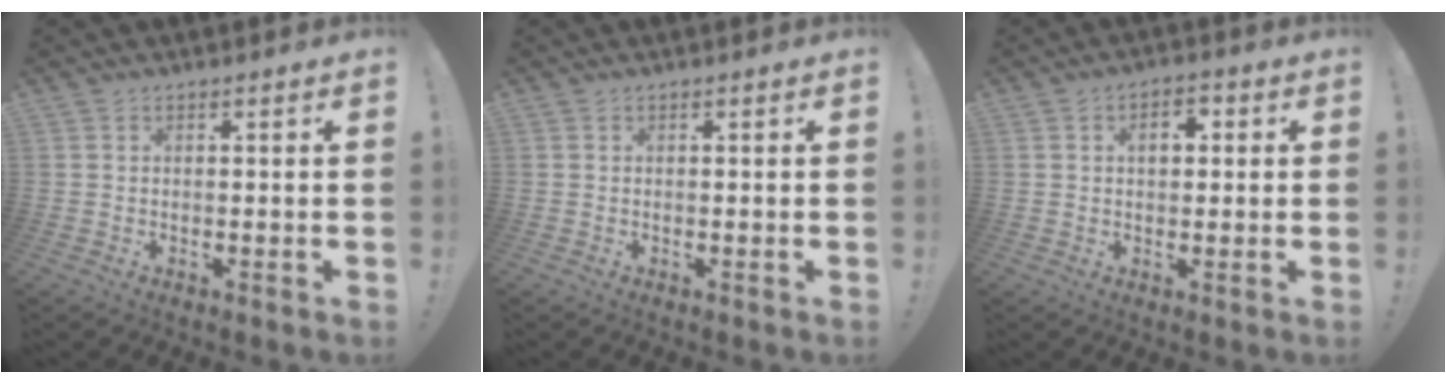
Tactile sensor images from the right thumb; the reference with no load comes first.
{"total": 0.0}
{"total": 4.5, "force": [0.6, 2.9, 3.4], "torque": [-0.041, 0.003, 0.001]}